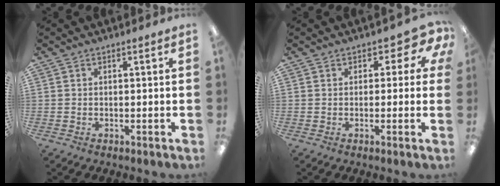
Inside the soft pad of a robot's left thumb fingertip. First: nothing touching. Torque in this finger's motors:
{"motor_torque": [-0.13, 0.27, -0.30, 0.22, 0.00]}